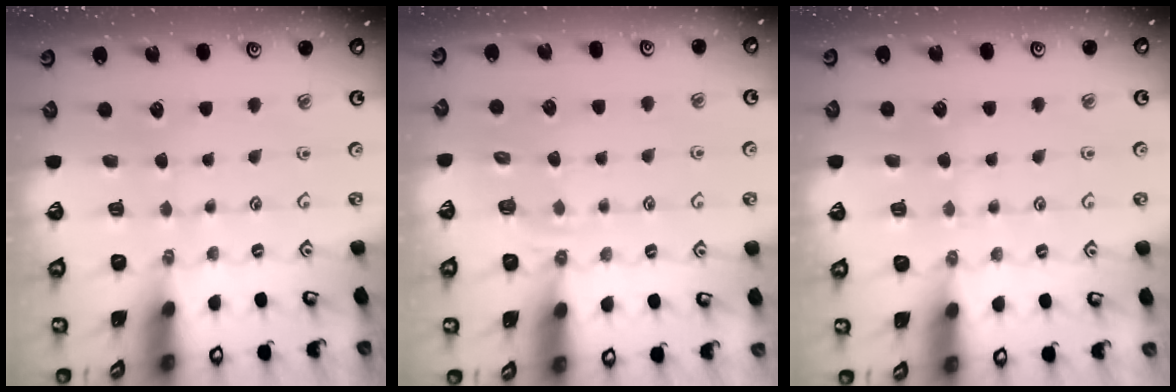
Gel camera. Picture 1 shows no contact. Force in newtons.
{"total": 3.6, "press": 3.1, "slide": 1.8}
{"total": 4.7, "press": 4.6, "slide": 0.6}